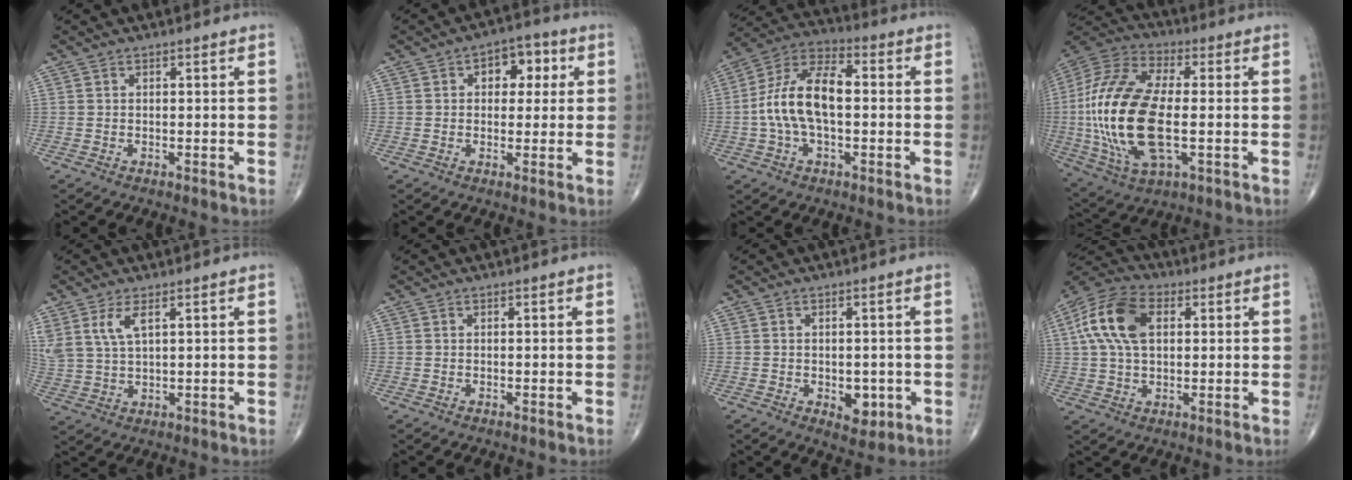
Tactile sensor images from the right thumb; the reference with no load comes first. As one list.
[{"total": 7.1, "force": [2.0, 4.7, 4.9], "torque": [-0.024, 0.005, 0.018]}, {"total": 13.9, "force": [-0.4, 7.2, 11.9], "torque": [-0.229, 0.038, -0.016]}, {"total": 25.0, "force": [-2.0, 11.2, 22.2], "torque": [-0.493, 0.000, -0.032]}, {"total": 6.3, "force": [3.1, 2.6, 4.9], "torque": [-0.113, -0.008, 0.072]}, {"total": 0.0}, {"total": 4.7, "force": [-1.2, 2.9, 3.5], "torque": [-0.024, -0.004, -0.007]}, {"total": 13.4, "force": [3.1, 8.1, 10.2], "torque": [-0.203, 0.020, 0.050]}]